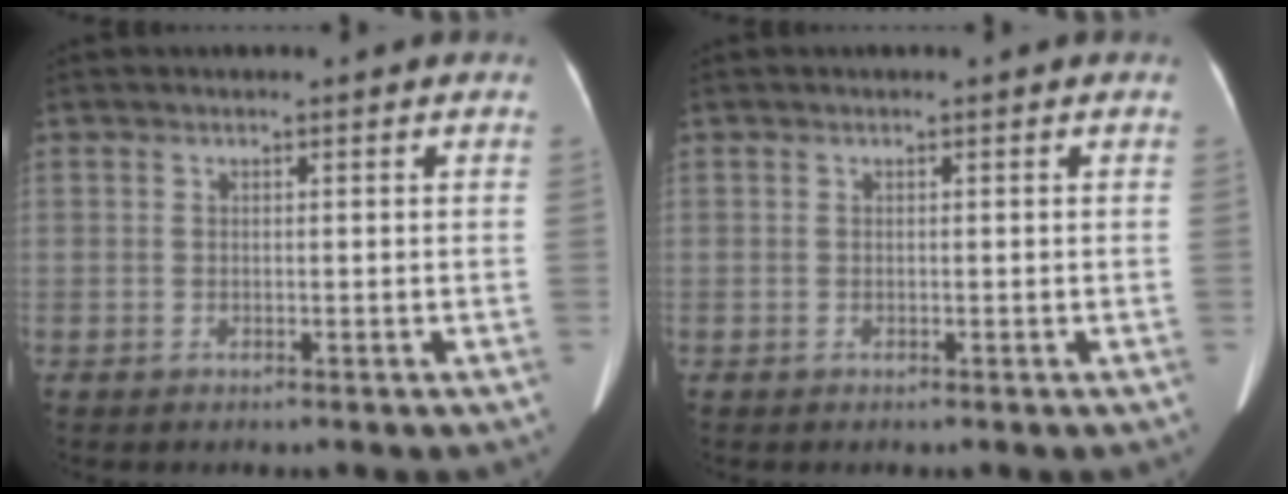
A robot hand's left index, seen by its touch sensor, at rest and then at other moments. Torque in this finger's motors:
{"motor_torque": [0.04, 0.09, 0.00, -0.01]}